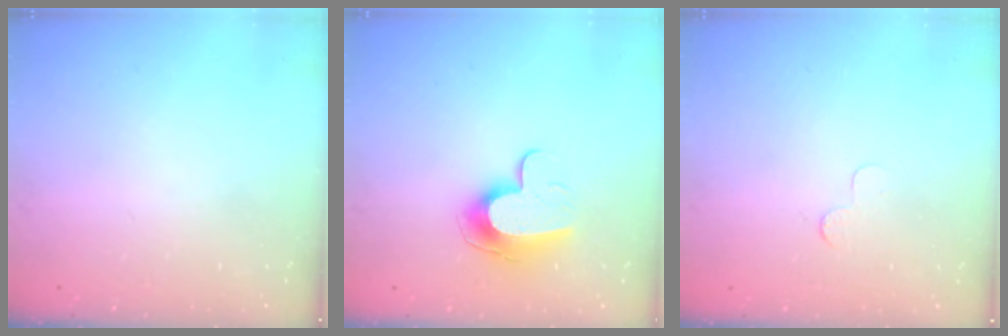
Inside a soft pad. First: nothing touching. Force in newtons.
{"total": 10.5, "press": 10.5, "slide": 0.5}
{"total": 2.5, "press": 2.5, "slide": 0.2}